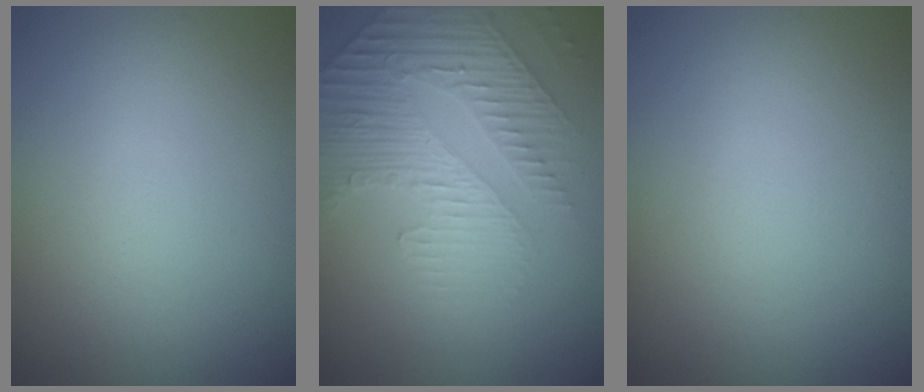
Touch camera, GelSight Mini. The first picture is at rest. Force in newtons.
{"total": 4.6, "press": 3.3, "slide": 3.2}
{"total": 0.0}